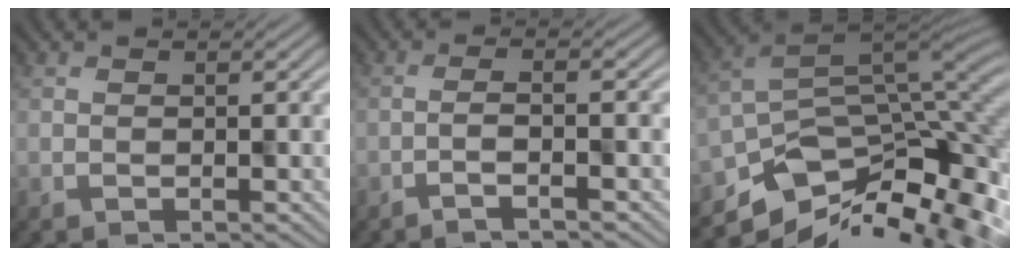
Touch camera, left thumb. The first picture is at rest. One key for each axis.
{"total": 2.9, "fx": -1.9, "fy": 0.2, "fz": 2.1, "tx": -0.025, "ty": 0.016, "tz": -0.046}
{"total": 9.4, "fx": -5.2, "fy": 5.5, "fz": 5.5, "tx": -0.107, "ty": -0.021, "tz": -0.084}